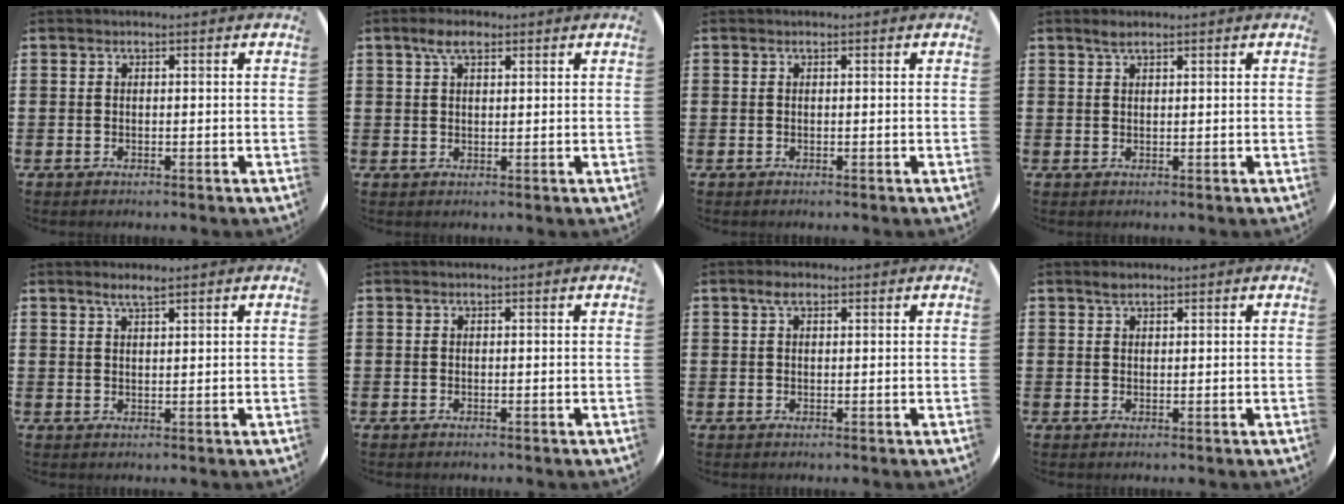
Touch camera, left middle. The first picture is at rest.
{"total": 3.6, "force": [2.3, 1.4, 2.3], "torque": [-0.042, 0.004, 0.039]}
{"total": 0.0}
{"total": 1.4, "force": [1.1, 0.3, 0.8], "torque": [-0.018, 0.003, 0.019]}
{"total": 2.2, "force": [1.8, 0.2, 1.2], "torque": [-0.026, 0.003, 0.032]}
{"total": 0.0}
{"total": 1.9, "force": [1.0, 0.8, 1.3], "torque": [-0.021, 0.003, 0.016]}
{"total": 1.3, "force": [1.0, 0.5, 0.6], "torque": [-0.013, 0.004, 0.018]}